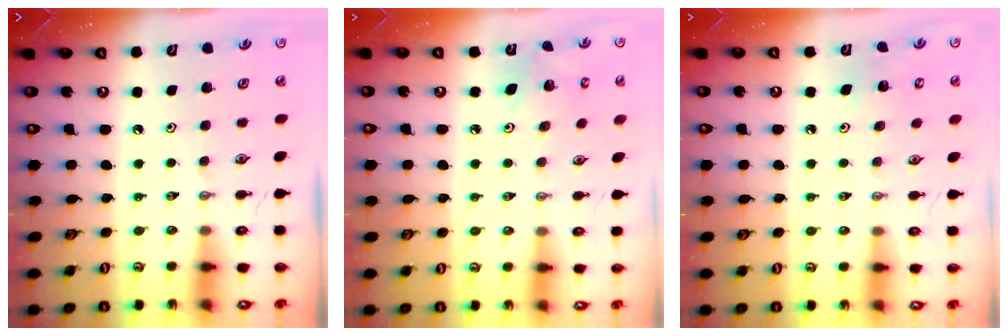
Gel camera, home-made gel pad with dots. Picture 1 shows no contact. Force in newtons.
{"total": 4.6, "press": 4.6, "slide": 0.1}
{"total": 5.2, "press": 5.2, "slide": 0.3}